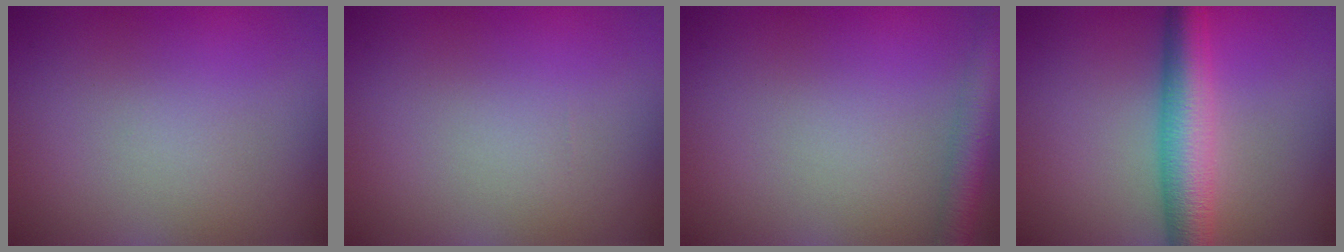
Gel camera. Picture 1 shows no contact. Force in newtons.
{"total": 0.0}
{"total": 2.8, "press": 2.8, "slide": 0.2}
{"total": 5.7, "press": 5.7, "slide": 0.1}